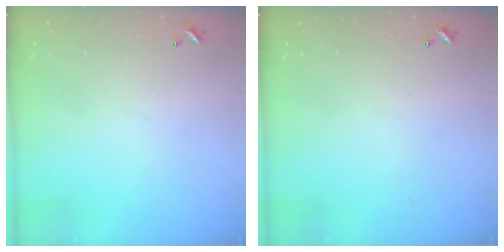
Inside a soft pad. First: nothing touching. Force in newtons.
{"total": 0.0}